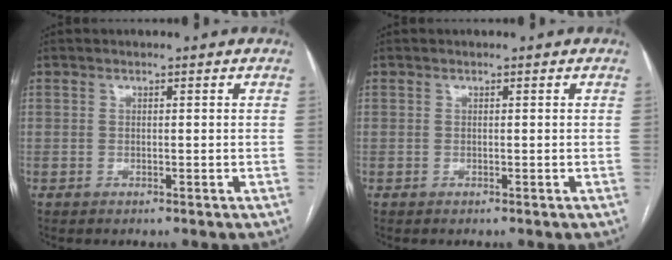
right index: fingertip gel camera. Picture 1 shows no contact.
{"total": 0.0}